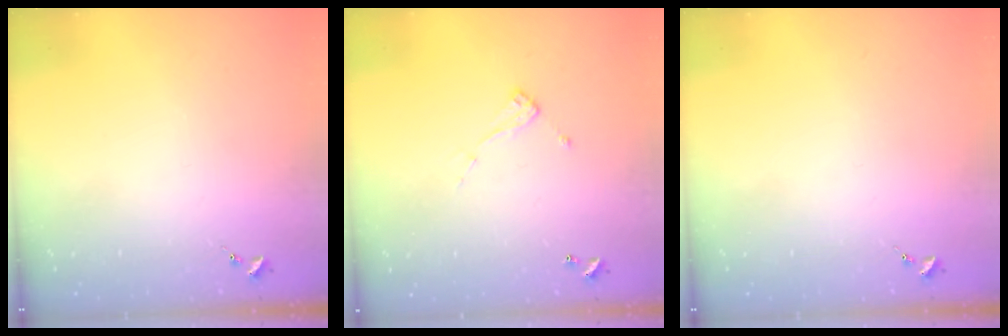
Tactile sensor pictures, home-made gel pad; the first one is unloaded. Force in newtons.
{"total": 6.9, "press": 6.9, "slide": 0.3}
{"total": 0.0}